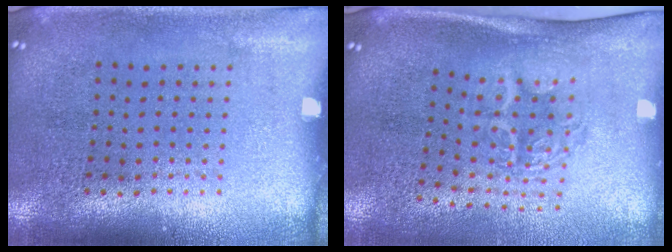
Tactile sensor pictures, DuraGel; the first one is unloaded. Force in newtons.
{"total": 1.8, "press": 1.2, "slide": 1.4}